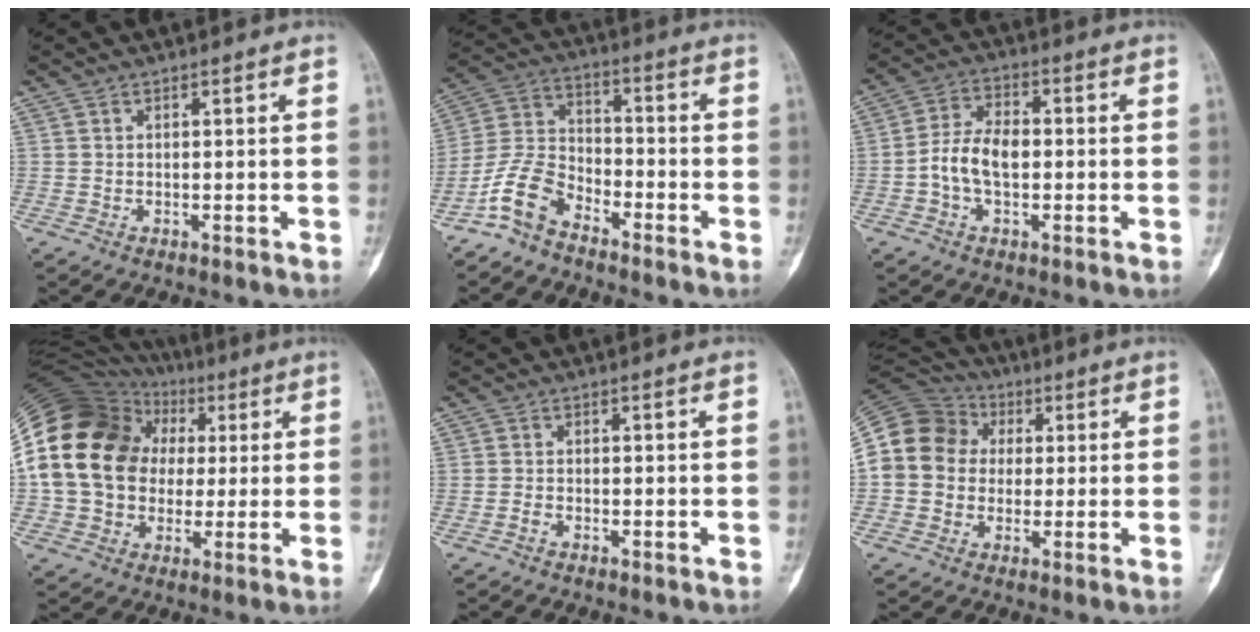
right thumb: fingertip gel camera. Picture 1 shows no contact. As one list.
[{"total": 9.5, "force": [-6.8, 4.8, 4.6], "torque": [-0.093, 0.054, -0.148]}, {"total": 8.0, "force": [-1.1, 4.8, 6.3], "torque": [-0.115, 0.028, -0.028]}, {"total": 22.8, "force": [2.3, 18.6, 12.9], "torque": [-0.240, 0.052, 0.045]}, {"total": 1.0, "force": [-0.8, 0.5, 0.5], "torque": [-0.011, 0.008, -0.016]}, {"total": 15.4, "force": [1.4, 13.0, 8.1], "torque": [-0.145, 0.042, 0.020]}]